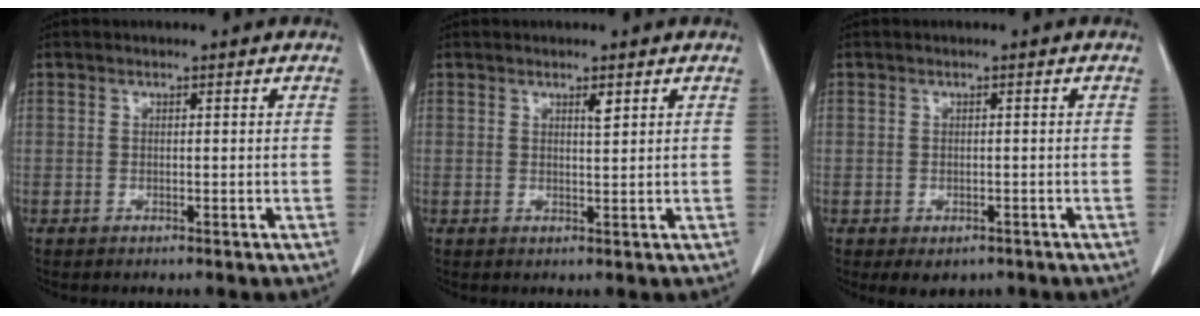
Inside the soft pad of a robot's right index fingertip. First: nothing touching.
{"total": 1.3, "force": [0.8, 0.1, 1.0], "torque": [-0.021, -0.005, 0.014]}
{"total": 2.9, "force": [-1.7, 2.0, 1.2], "torque": [-0.009, -0.001, -0.014]}